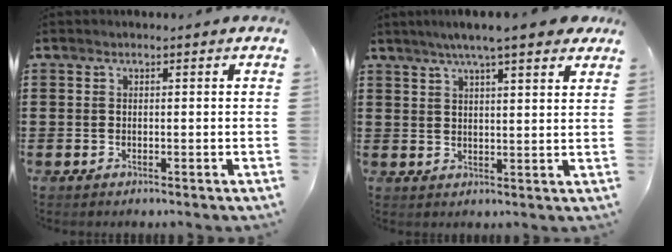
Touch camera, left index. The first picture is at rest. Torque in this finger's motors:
{"motor_torque": [2.14, 0.00, 0.63, 0.08]}